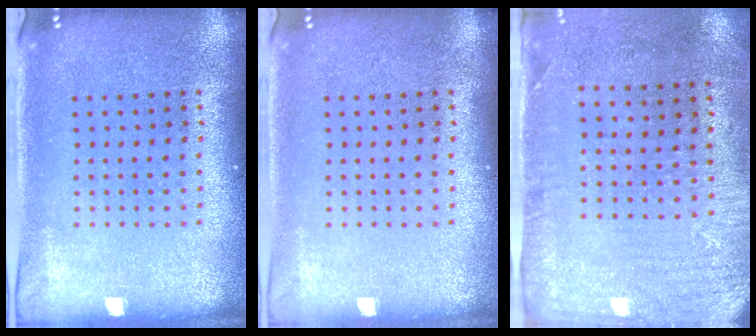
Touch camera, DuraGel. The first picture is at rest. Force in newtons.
{"total": 0.0}
{"total": 2.9, "press": 2.3, "slide": 1.7}